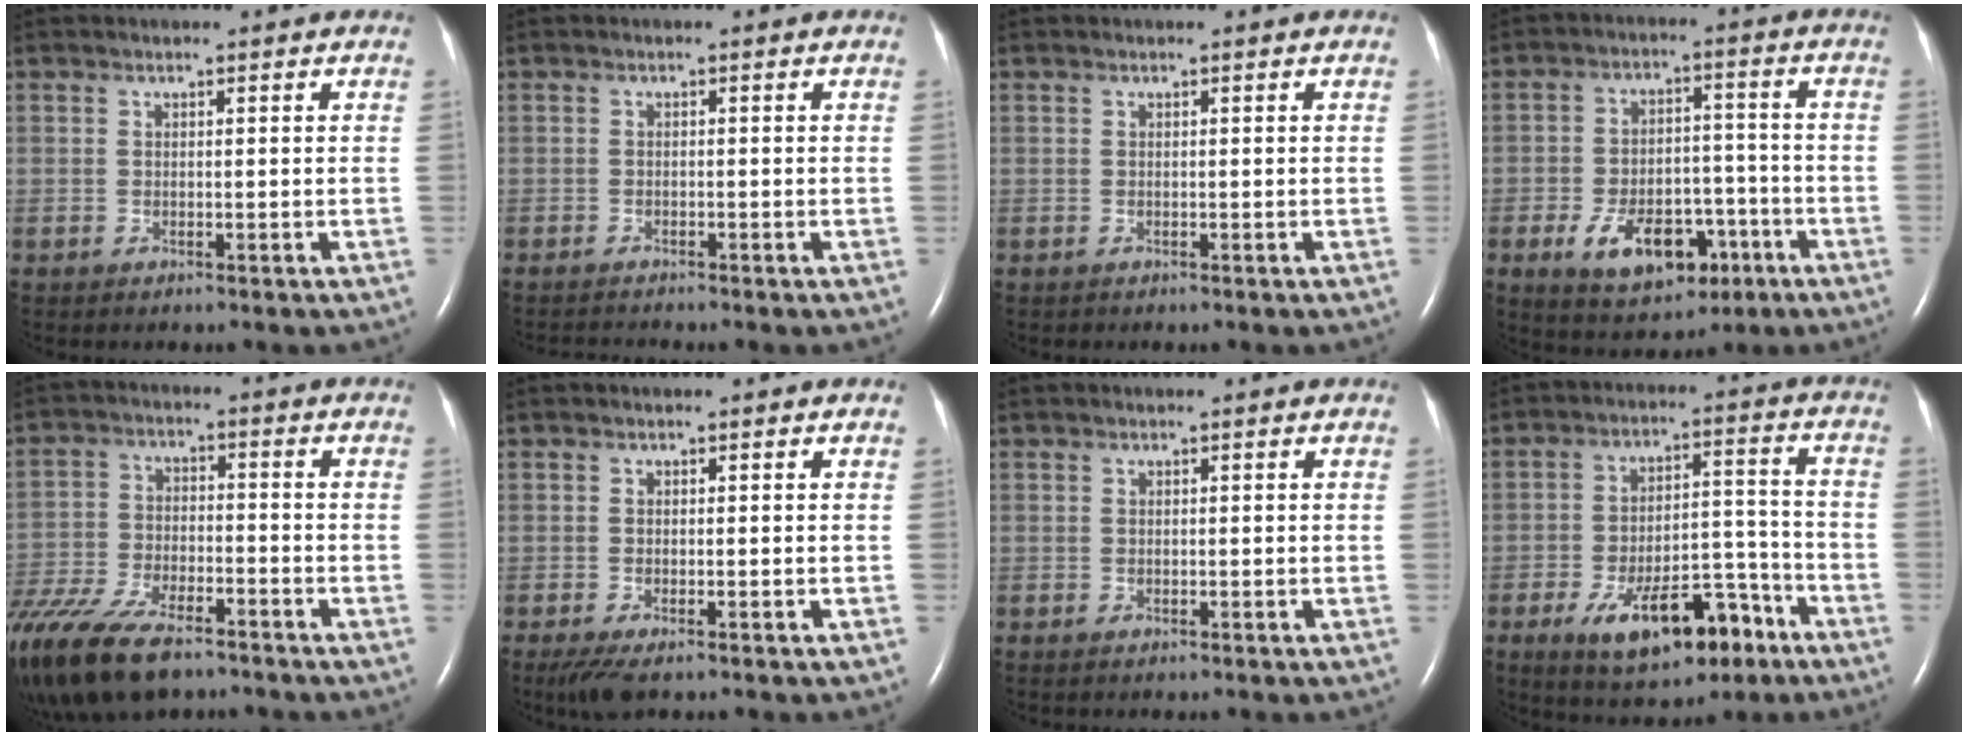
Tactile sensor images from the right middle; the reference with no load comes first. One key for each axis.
{"total": 1.5, "fx": -1.4, "fy": -0.4, "fz": -0.2, "tx": -0.002, "ty": -0.011, "tz": -0.026}
{"total": 0.0}
{"total": 11.6, "fx": -5.3, "fy": 6.6, "fz": 7.8, "tx": -0.131, "ty": 0.010, "tz": -0.075}
{"total": 19.0, "fx": -13.9, "fy": 6.7, "fz": 11.0, "tx": -0.266, "ty": -0.037, "tz": -0.245}
{"total": 3.5, "fx": -2.4, "fy": 0.9, "fz": 2.4, "tx": -0.050, "ty": -0.010, "tz": -0.040}
{"total": 0.0}
{"total": 14.0, "fx": -8.0, "fy": 5.7, "fz": 9.9, "tx": -0.151, "ty": 0.016, "tz": -0.117}